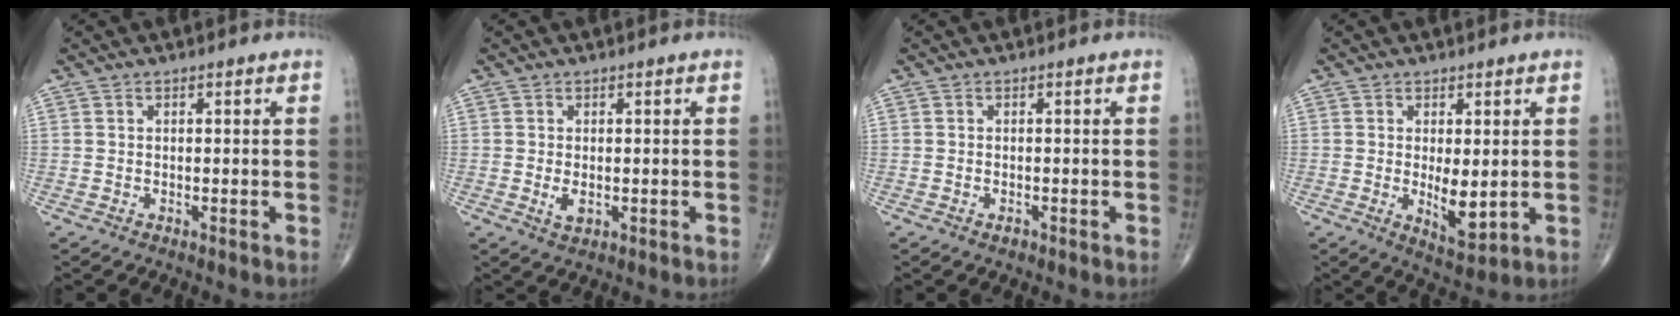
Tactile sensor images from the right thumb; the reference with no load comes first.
{"total": 2.3, "force": [-0.3, 1.4, 1.9], "torque": [-0.034, -0.006, -0.004]}
{"total": 0.9, "force": [-0.6, 0.5, 0.4], "torque": [-0.005, 0.002, -0.009]}
{"total": 6.1, "force": [-0.3, 2.5, 5.6], "torque": [-0.078, -0.018, 0.004]}